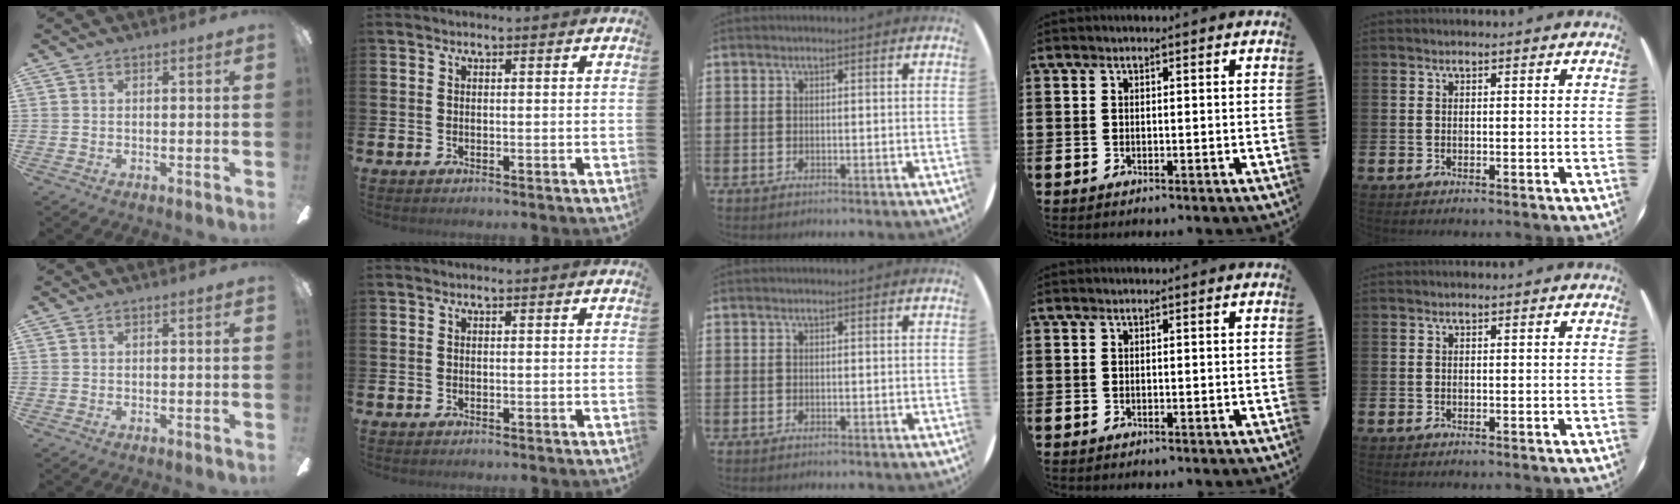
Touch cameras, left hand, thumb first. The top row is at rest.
{}